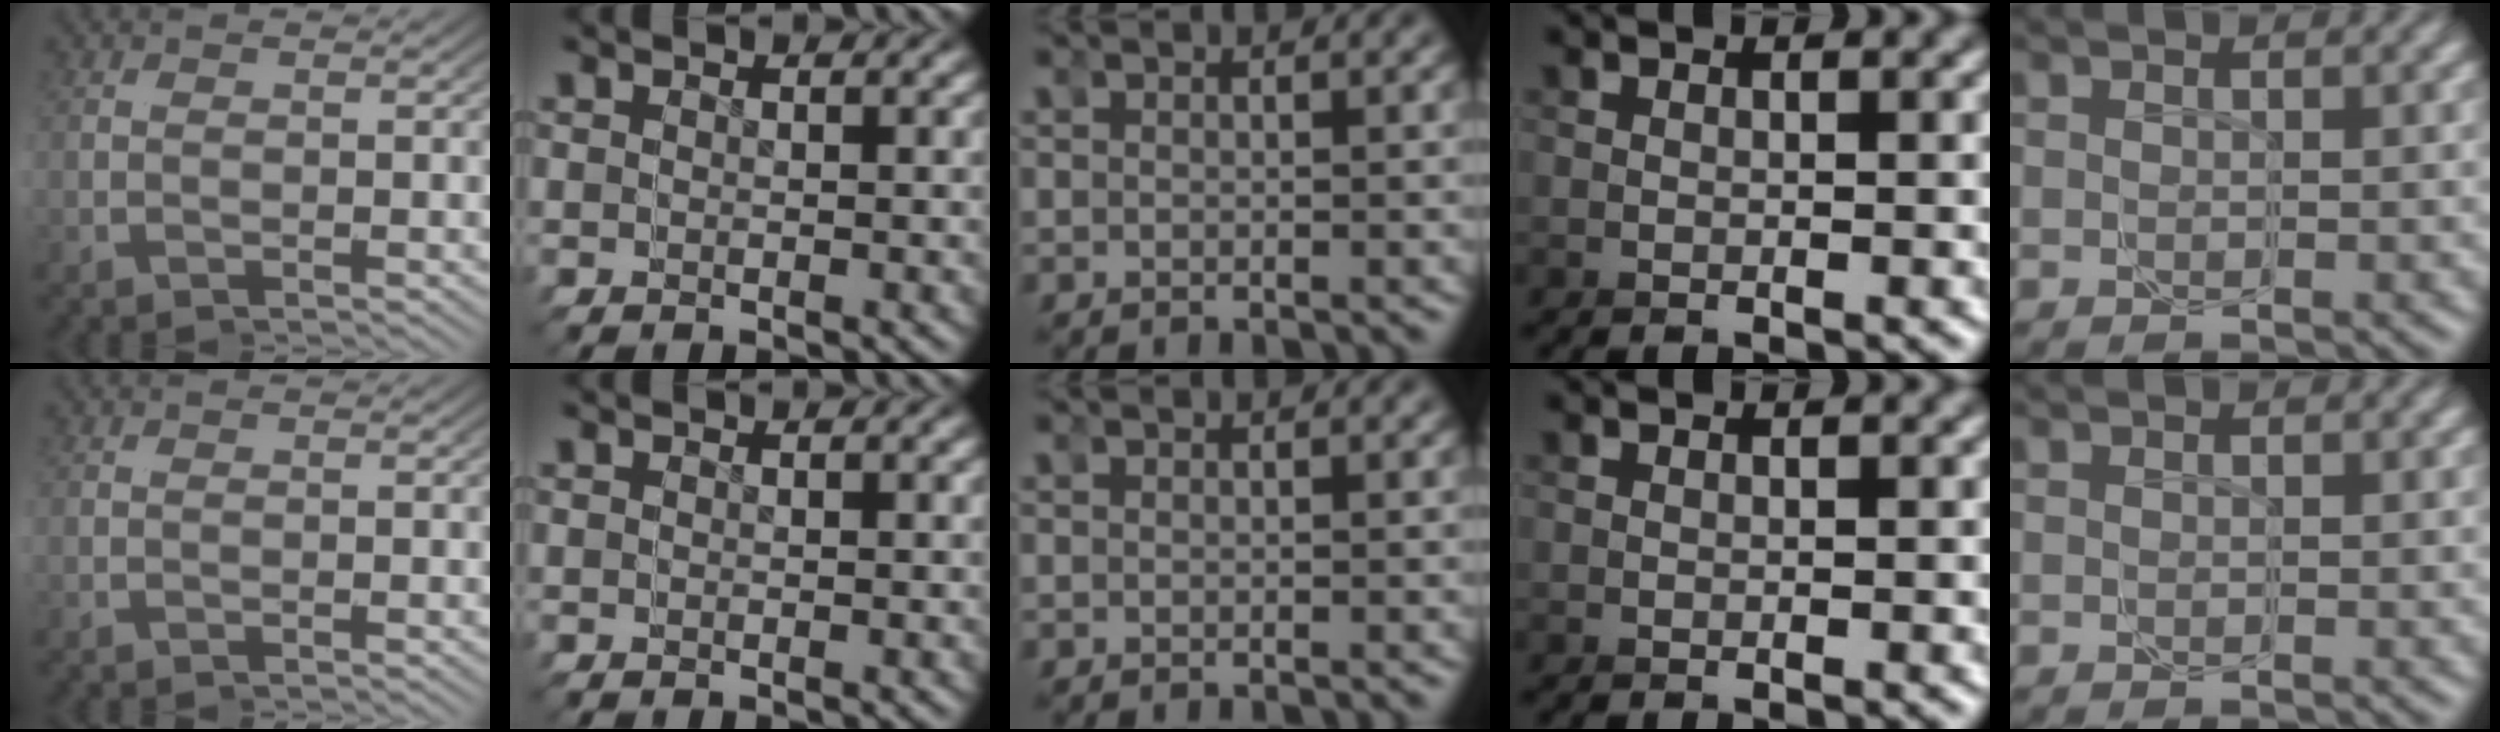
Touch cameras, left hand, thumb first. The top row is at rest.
{}